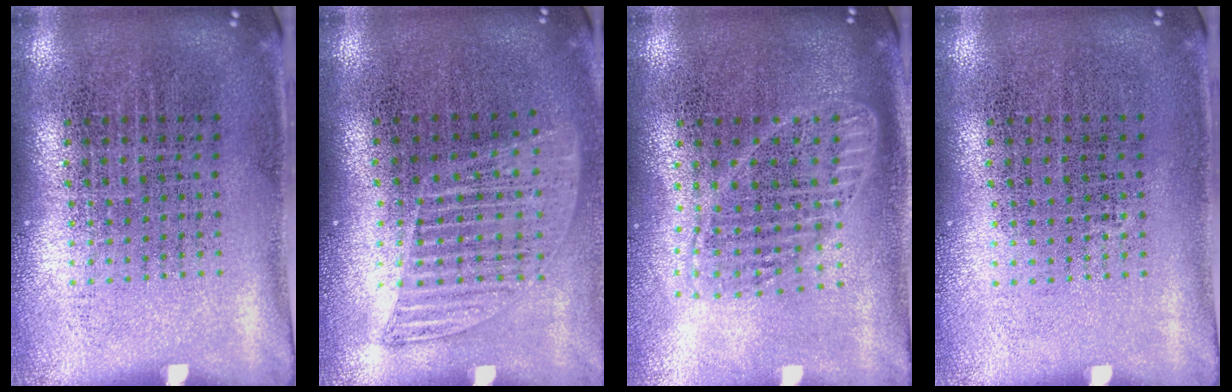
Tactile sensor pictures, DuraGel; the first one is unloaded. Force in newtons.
{"total": 1.2, "press": 1.1, "slide": 0.5}
{"total": 1.8, "press": 1.6, "slide": 0.9}
{"total": 0.0}